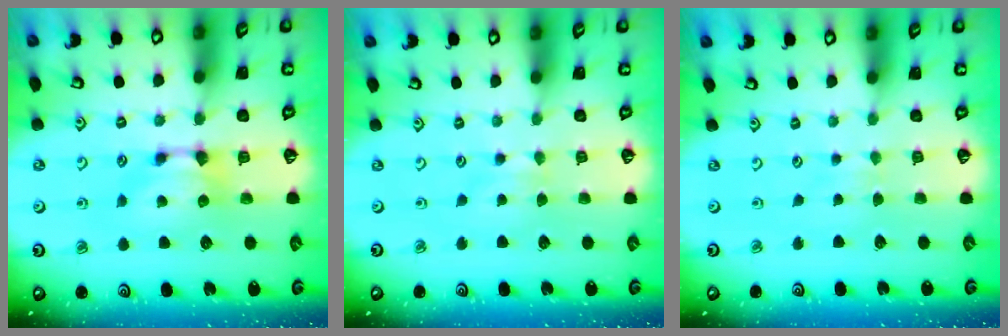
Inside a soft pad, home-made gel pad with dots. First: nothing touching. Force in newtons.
{"total": 2.4, "press": 2.3, "slide": 0.5}
{"total": 2.9, "press": 2.9, "slide": 0.4}